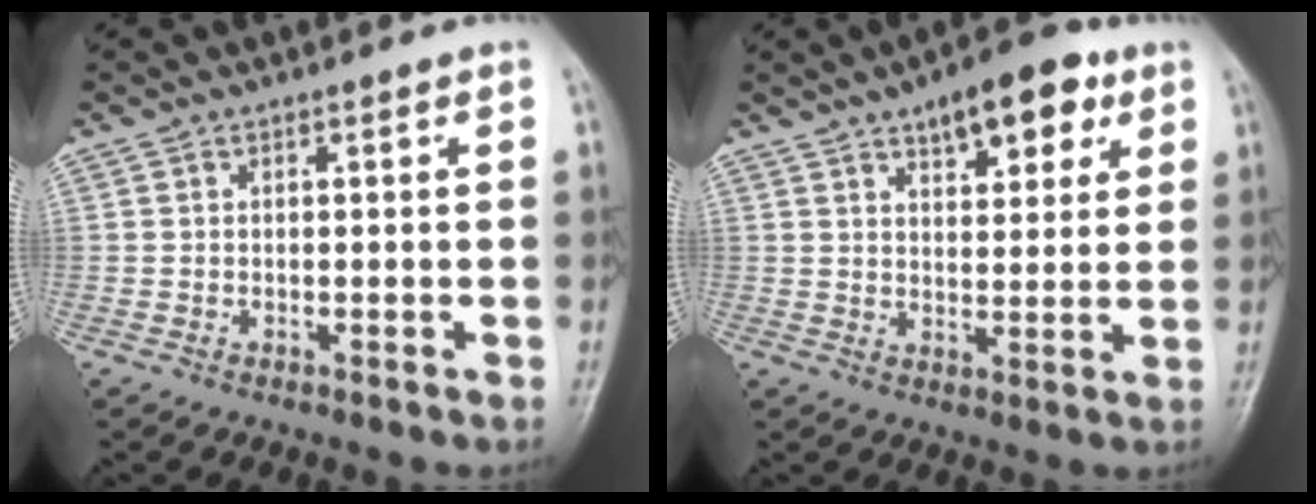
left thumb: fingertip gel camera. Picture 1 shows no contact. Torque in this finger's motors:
{"motor_torque": [0.27, 0.18, 0.31, 0.05, 0.13]}